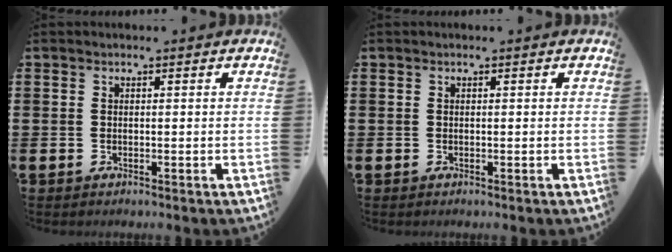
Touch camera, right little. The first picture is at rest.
{"total": 0.0}